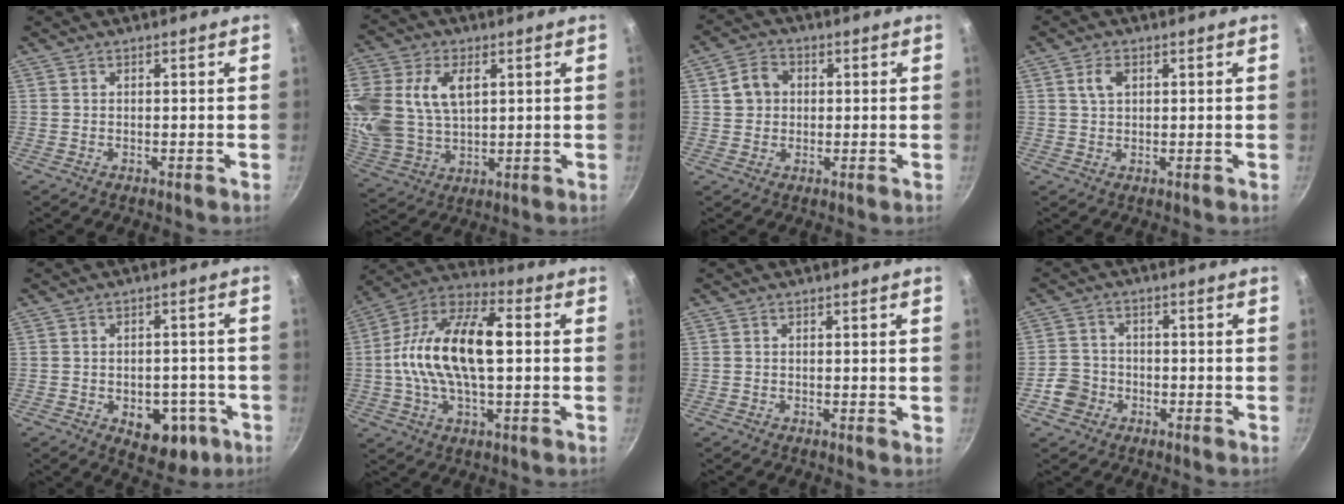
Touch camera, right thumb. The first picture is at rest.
{"total": 19.0, "force": [5.3, 12.7, 13.1], "torque": [-0.293, -0.002, 0.108]}
{"total": 5.3, "force": [0.8, 4.6, 2.6], "torque": [-0.023, 0.011, 0.006]}
{"total": 3.2, "force": [1.1, 2.1, 2.1], "torque": [-0.030, 0.002, 0.019]}
{"total": 10.1, "force": [-3.5, 6.6, 6.8], "torque": [-0.048, 0.009, -0.034]}
{"total": 19.4, "force": [1.0, 9.4, 17.0], "torque": [-0.301, 0.031, -0.002]}
{"total": 0.7, "force": [0.1, 0.3, 0.6], "torque": [-0.006, -0.001, 0.000]}
{"total": 5.1, "force": [-2.2, 4.3, 1.4], "torque": [-0.013, 0.026, -0.043]}